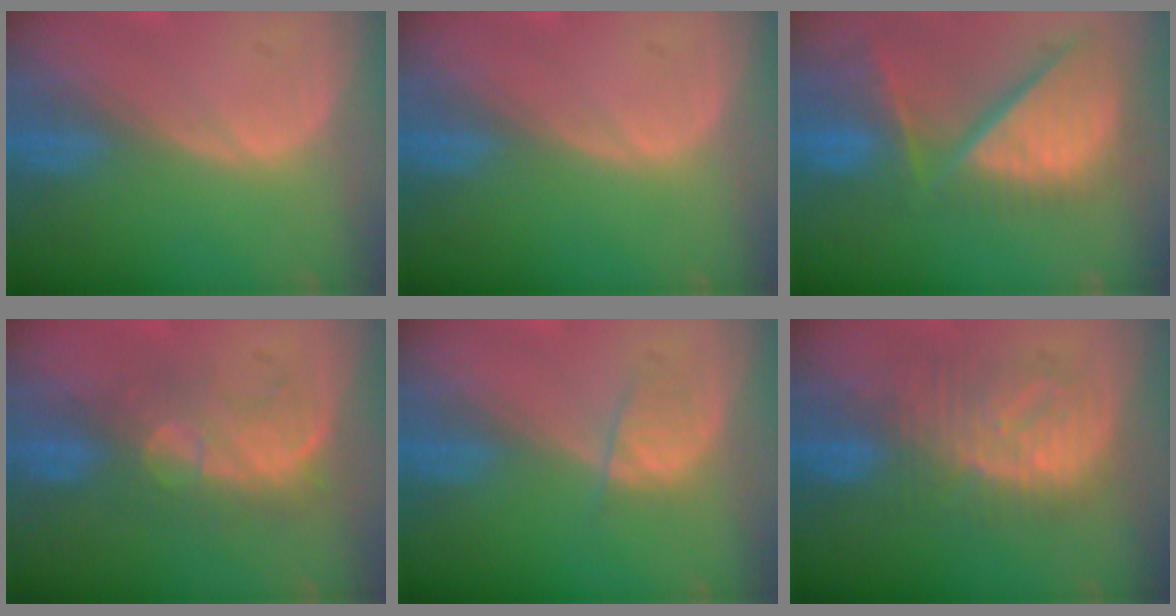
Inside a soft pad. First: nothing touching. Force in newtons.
{"total": 0.0}
{"total": 13.2, "press": 11.0, "slide": 7.3}
{"total": 7.8, "press": 7.7, "slide": 1.6}
{"total": 2.1, "press": 2.1, "slide": 0.3}
{"total": 8.5, "press": 8.5, "slide": 0.2}